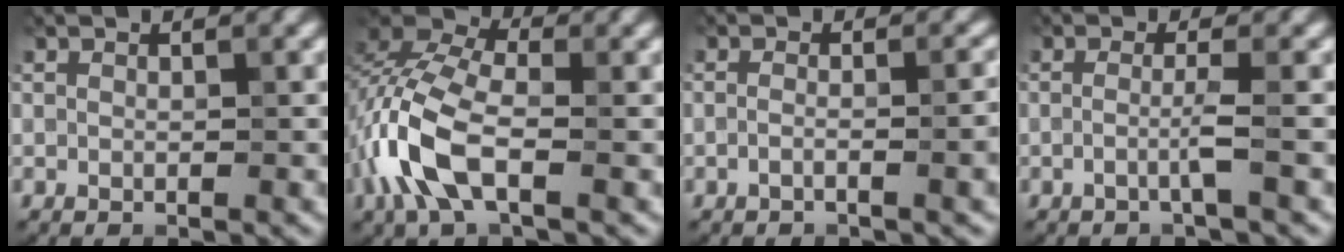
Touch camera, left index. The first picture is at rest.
{"total": 7.8, "force": [-2.7, 4.1, 6.1], "torque": [-0.148, 0.007, -0.067]}
{"total": 3.4, "force": [-1.1, 1.1, 3.0], "torque": [-0.038, 0.002, -0.025]}
{"total": 1.7, "force": [-0.6, 0.1, 1.6], "torque": [-0.032, -0.001, -0.018]}